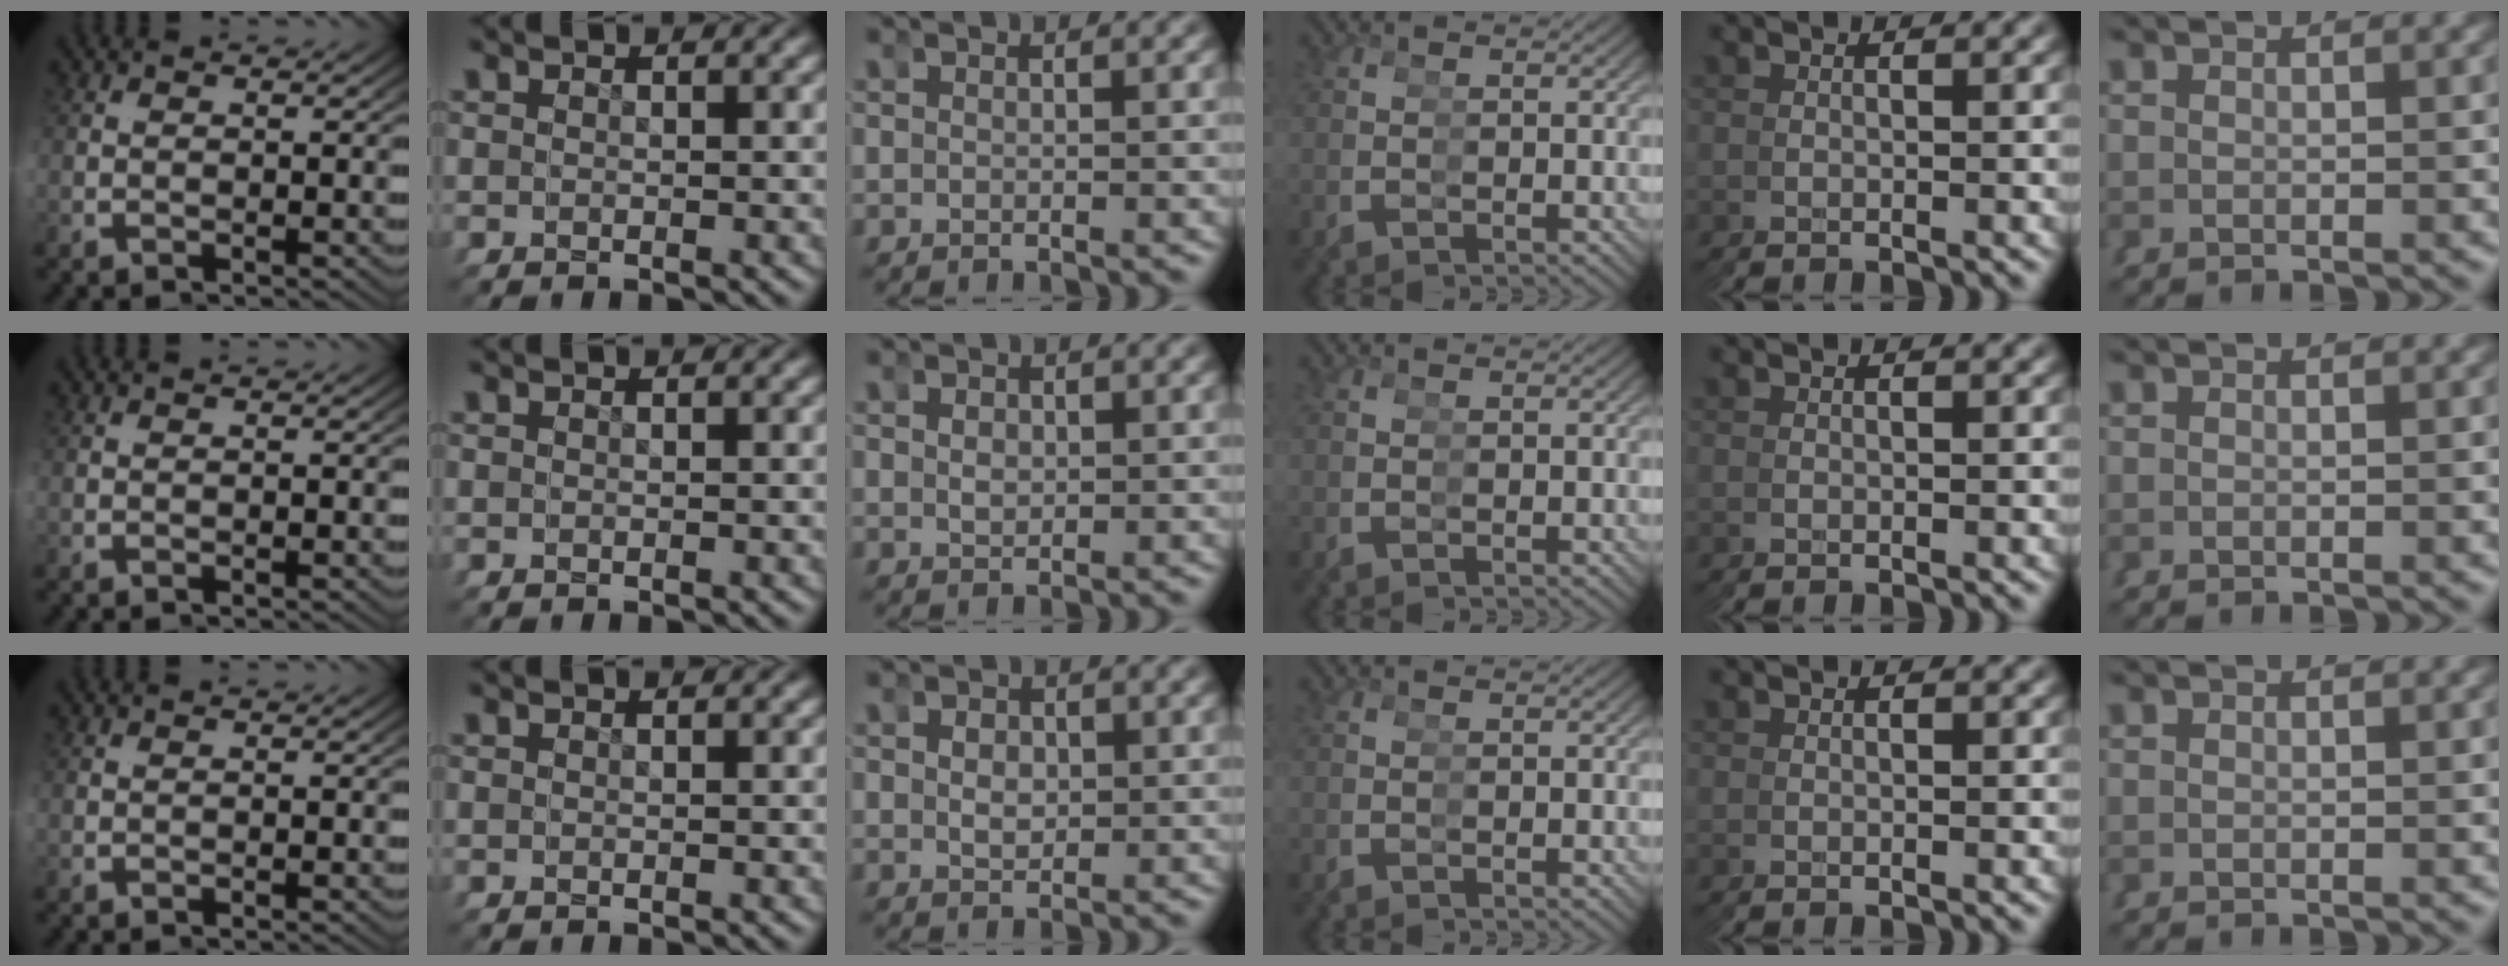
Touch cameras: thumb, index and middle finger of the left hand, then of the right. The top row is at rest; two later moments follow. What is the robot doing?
{"motion": "grasp_and_lifting", "object": "pipette"}